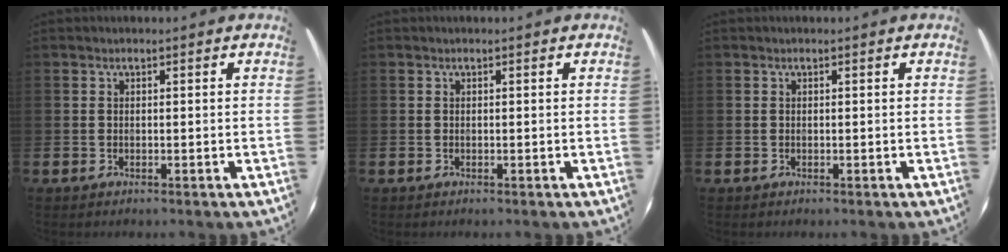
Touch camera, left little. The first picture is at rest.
{"total": 0.0}
{"total": 0.0}